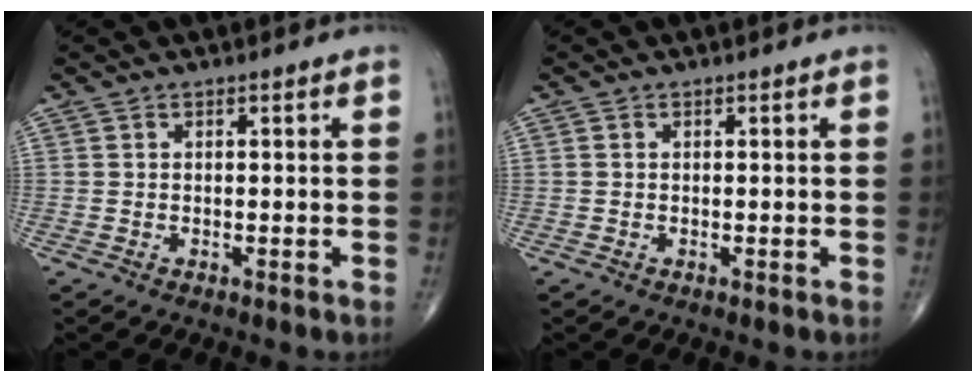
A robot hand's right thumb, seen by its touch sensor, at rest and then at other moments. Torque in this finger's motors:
{"motor_torque": [-0.32, -0.05, -0.25, -0.12, 0.03]}